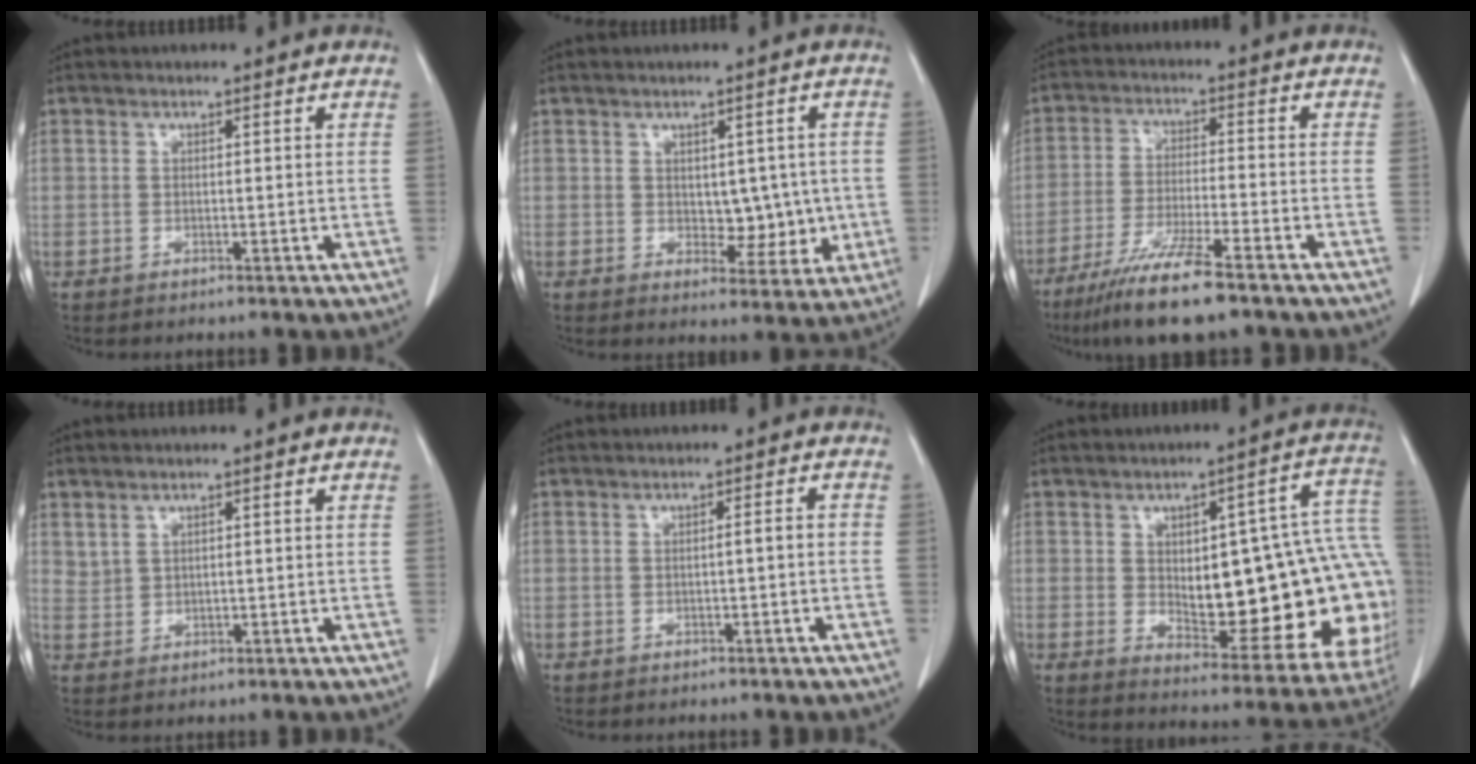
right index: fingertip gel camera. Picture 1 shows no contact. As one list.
[{"total": 5.4, "force": [0.1, 3.5, 4.2], "torque": [-0.040, 0.006, 0.014]}, {"total": 10.8, "force": [-7.8, 0.5, 7.5], "torque": [-0.138, -0.032, -0.138]}, {"total": 1.5, "force": [1.3, 0.6, 0.4], "torque": [-0.001, 0.000, 0.030]}, {"total": 1.3, "force": [-0.4, 0.1, 1.3], "torque": [-0.017, 0.002, -0.005]}, {"total": 24.2, "force": [-0.5, 8.0, 22.9], "torque": [-0.216, 0.036, 0.025]}]